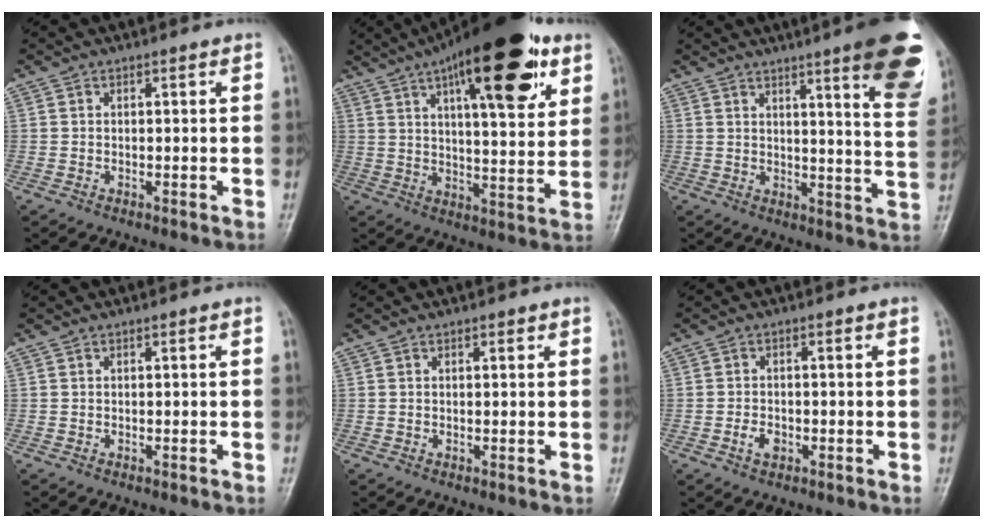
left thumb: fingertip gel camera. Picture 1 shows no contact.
{"total": 23.0, "force": [11.6, 7.7, 18.3], "torque": [-0.253, -0.020, 0.174]}
{"total": 17.1, "force": [10.0, 2.4, 13.7], "torque": [-0.143, -0.050, 0.115]}
{"total": 0.0}
{"total": 1.0, "force": [0.6, 0.5, 0.6], "torque": [-0.002, -0.002, 0.006]}
{"total": 2.6, "force": [-1.0, 1.8, 1.6], "torque": [-0.025, 0.004, -0.018]}